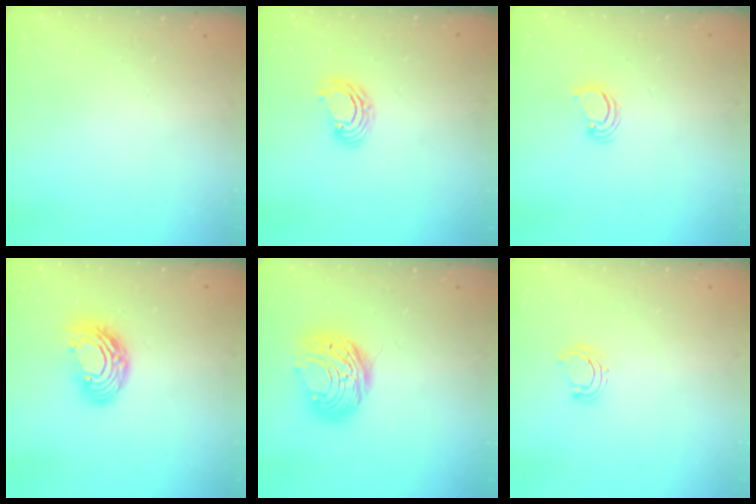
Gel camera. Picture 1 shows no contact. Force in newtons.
{"total": 5.6, "press": 5.6, "slide": 0.2}
{"total": 2.8, "press": 2.8, "slide": 0.2}
{"total": 11.7, "press": 11.7, "slide": 0.9}
{"total": 10.0, "press": 10.0, "slide": 0.9}
{"total": 5.6, "press": 5.4, "slide": 1.4}